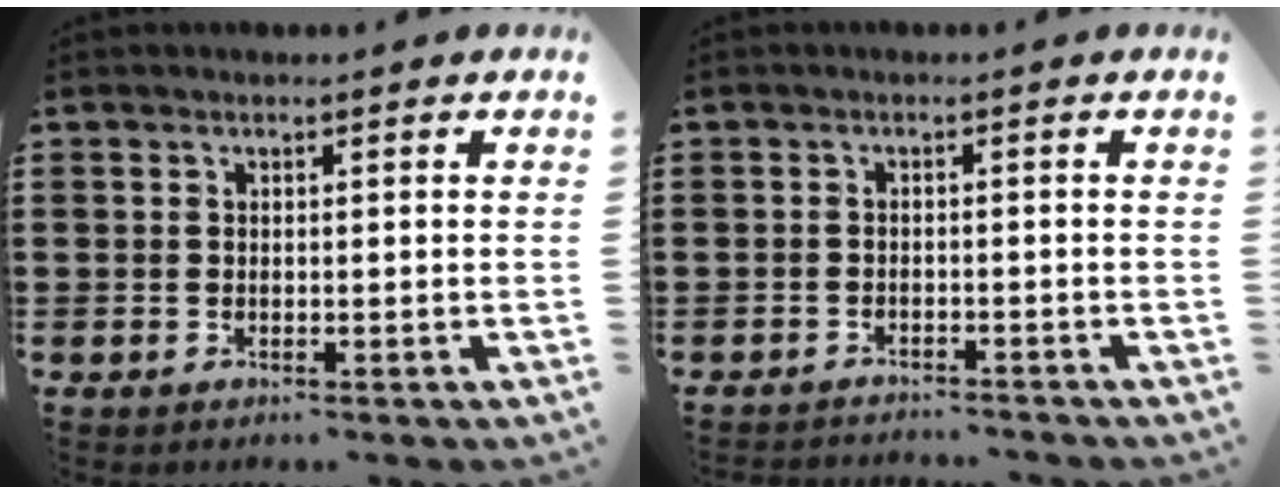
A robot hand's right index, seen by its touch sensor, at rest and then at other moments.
{"total": 1.6, "force": [-1.6, 0.0, 0.0], "torque": [-0.005, 0.000, -0.034]}